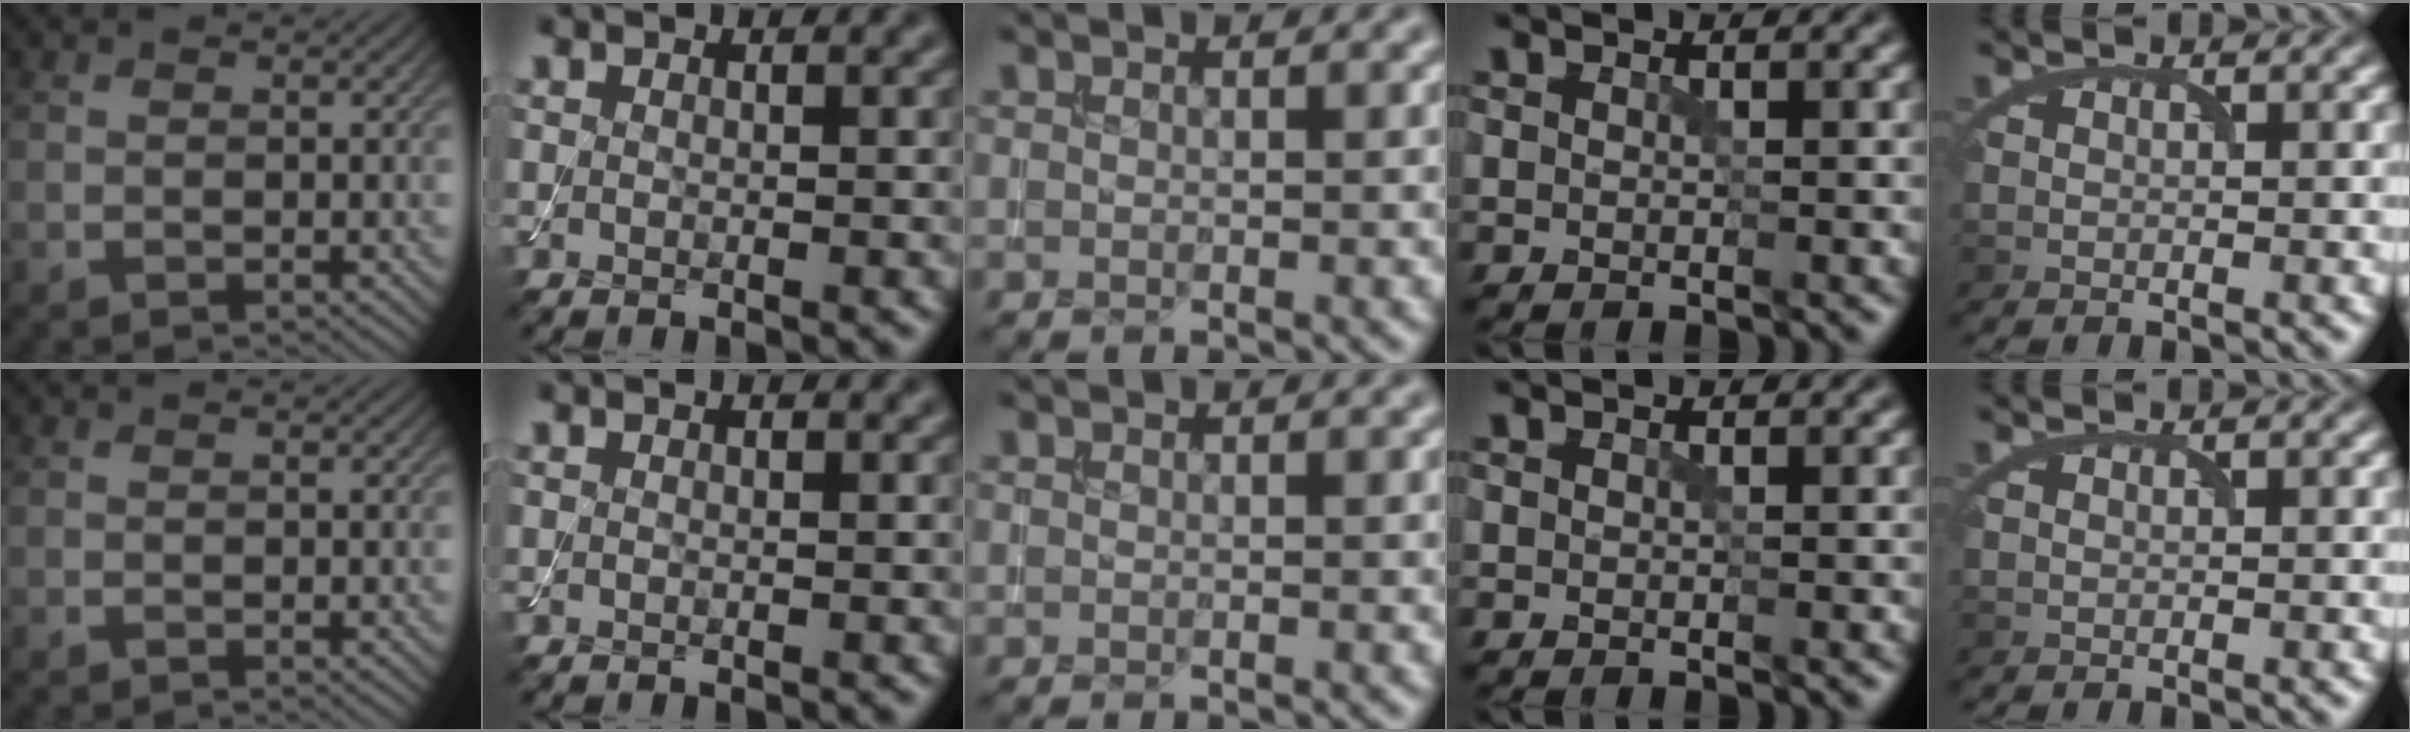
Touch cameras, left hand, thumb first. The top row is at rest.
{}